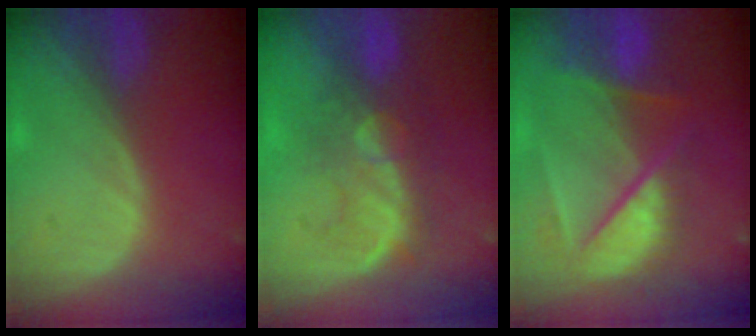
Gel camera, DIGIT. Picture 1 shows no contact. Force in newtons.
{"total": 8.0, "press": 7.8, "slide": 1.4}
{"total": 9.3, "press": 8.2, "slide": 4.4}